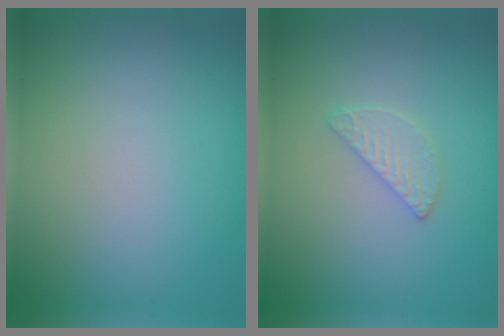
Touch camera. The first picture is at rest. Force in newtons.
{"total": 1.9, "press": 1.8, "slide": 0.2}